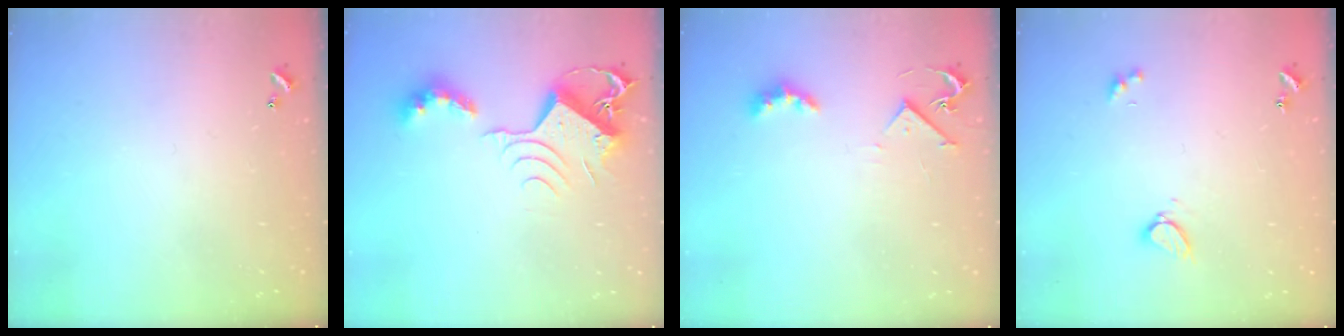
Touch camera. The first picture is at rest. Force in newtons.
{"total": 11.6, "press": 11.6, "slide": 1.2}
{"total": 3.6, "press": 3.5, "slide": 0.6}
{"total": 3.1, "press": 3.1, "slide": 0.3}